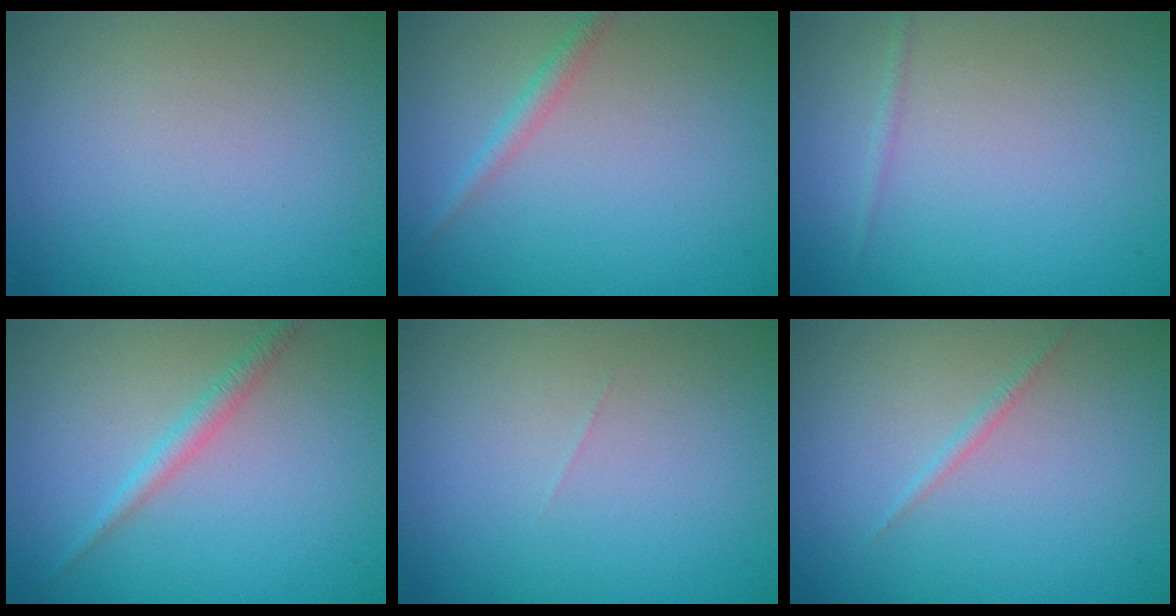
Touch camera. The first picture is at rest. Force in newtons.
{"total": 1.4, "press": 1.4, "slide": 0.1}
{"total": 0.6, "press": 0.6, "slide": 0.0}
{"total": 1.7, "press": 1.7, "slide": 0.0}
{"total": 0.0}
{"total": 0.7, "press": 0.7, "slide": 0.0}